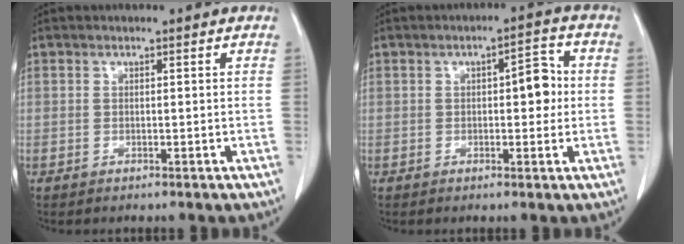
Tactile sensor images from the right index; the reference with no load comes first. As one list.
[{"total": 4.7, "force": [0.3, 2.0, 4.3], "torque": [-0.055, 0.017, 0.002]}]